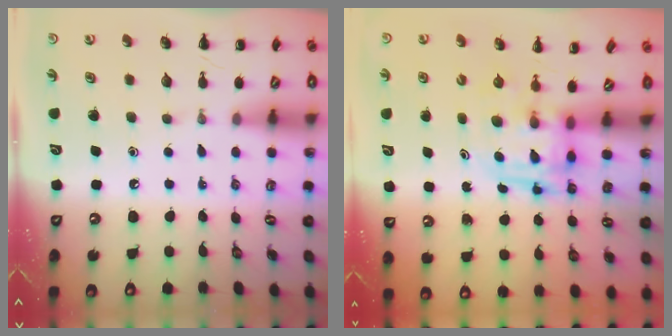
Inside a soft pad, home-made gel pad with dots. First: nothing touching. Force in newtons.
{"total": 3.9, "press": 3.8, "slide": 0.7}